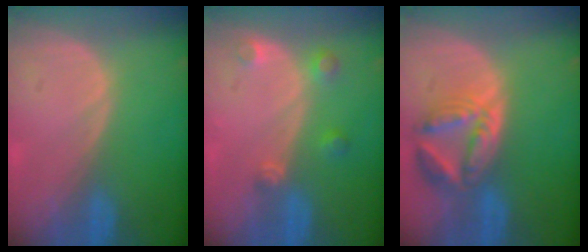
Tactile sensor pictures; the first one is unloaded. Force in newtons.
{"total": 3.2, "press": 2.9, "slide": 1.3}
{"total": 8.1, "press": 7.2, "slide": 3.7}